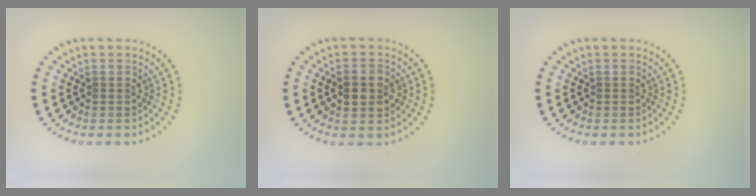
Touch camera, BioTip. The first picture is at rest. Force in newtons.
{"total": 2.8, "press": 2.8, "slide": 0.1}
{"total": 0.0}